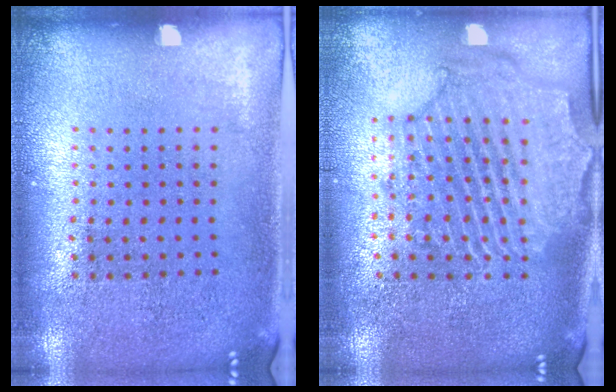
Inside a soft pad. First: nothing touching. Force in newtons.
{"total": 2.3, "press": 2.2, "slide": 0.8}